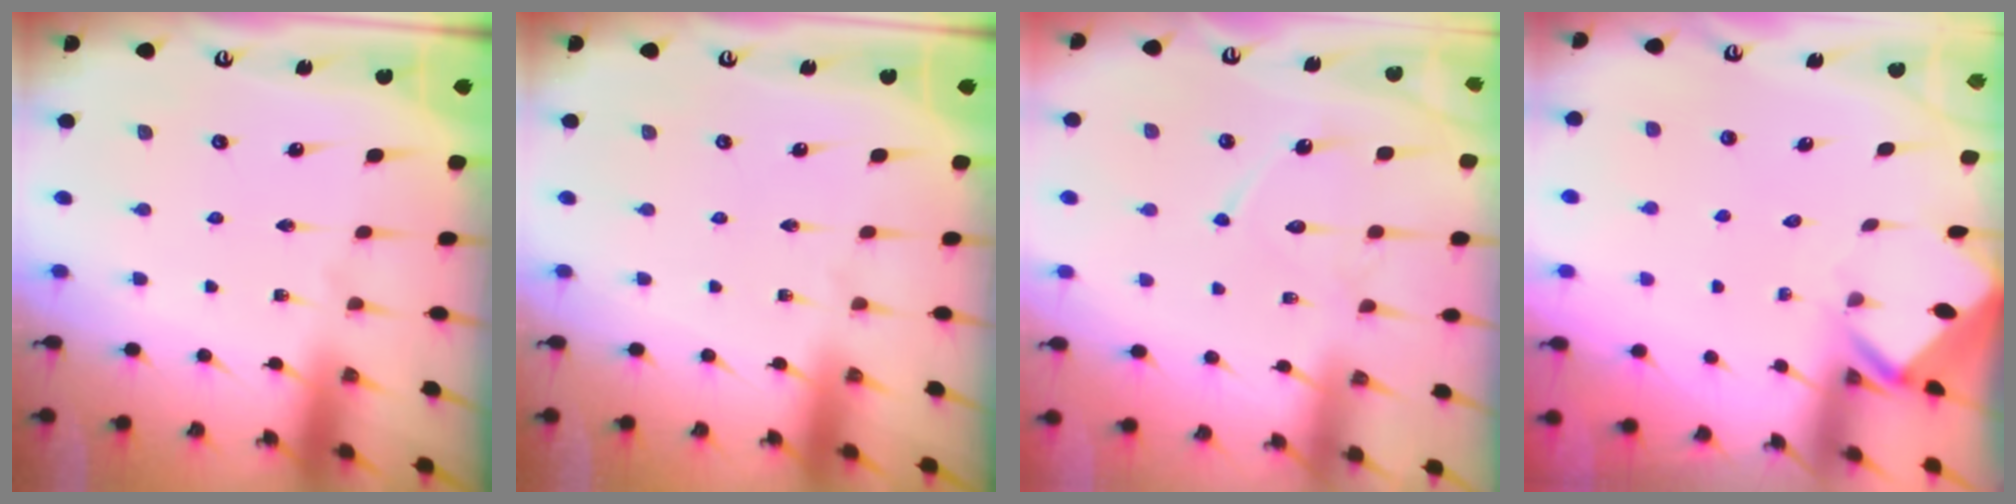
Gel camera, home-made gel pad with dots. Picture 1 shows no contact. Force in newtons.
{"total": 0.0}
{"total": 10.8, "press": 10.7, "slide": 0.9}
{"total": 2.7, "press": 2.7, "slide": 0.2}